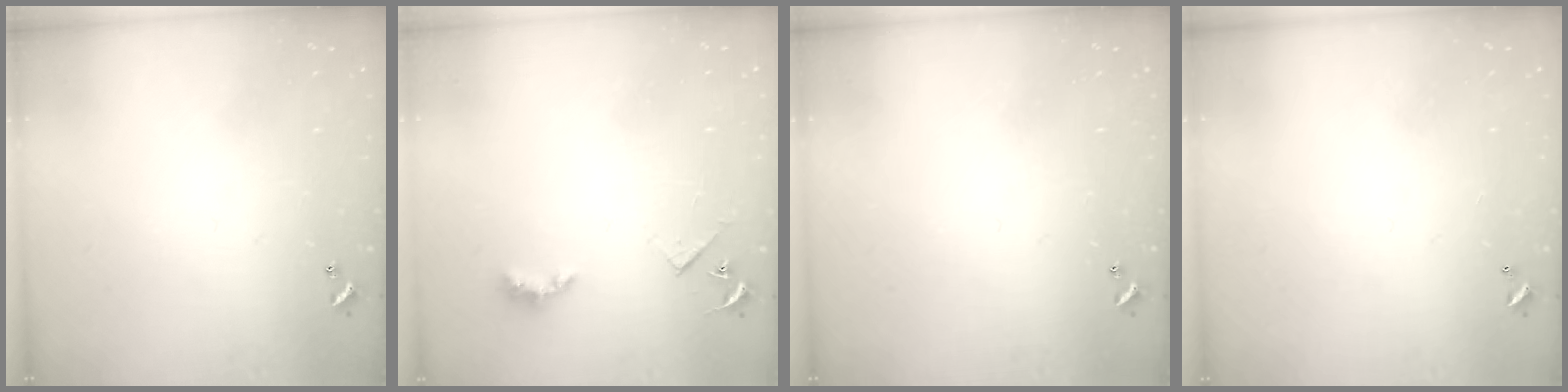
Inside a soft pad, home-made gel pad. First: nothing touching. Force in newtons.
{"total": 3.6, "press": 3.6, "slide": 0.6}
{"total": 0.0}
{"total": 2.8, "press": 2.8, "slide": 0.1}